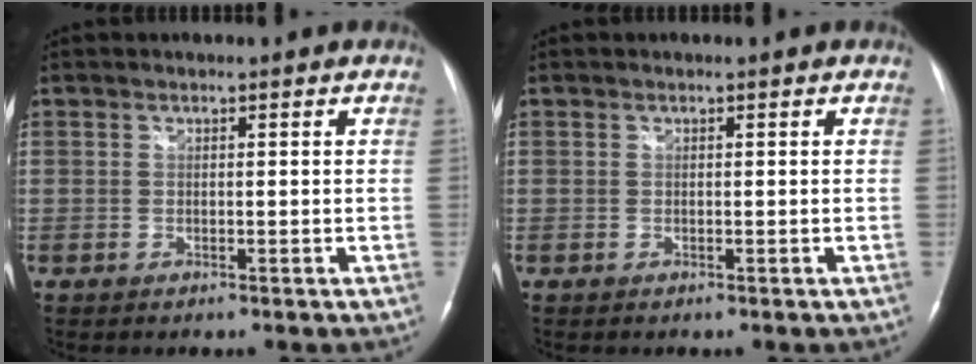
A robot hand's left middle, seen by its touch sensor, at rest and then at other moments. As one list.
[{"total": 0.0}]